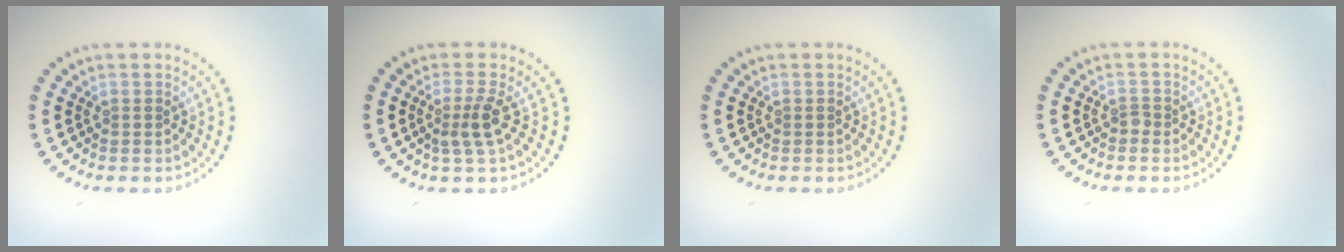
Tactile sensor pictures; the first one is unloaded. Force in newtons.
{"total": 2.4, "press": 1.7, "slide": 1.6}
{"total": 0.0}
{"total": 0.8, "press": 0.5, "slide": 0.6}